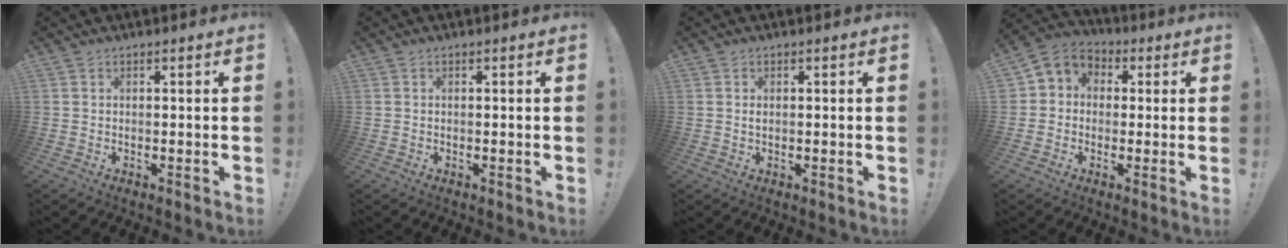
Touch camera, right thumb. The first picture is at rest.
{"total": 0.0}
{"total": 0.7, "force": [0.1, 0.2, 0.7], "torque": [-0.014, 0.001, 0.002]}
{"total": 6.0, "force": [-0.4, 5.7, 1.8], "torque": [-0.017, 0.006, -0.004]}